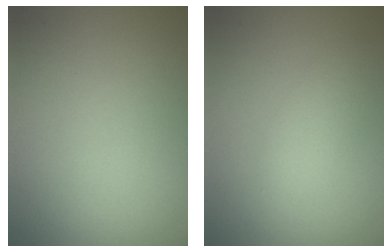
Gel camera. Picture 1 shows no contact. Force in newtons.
{"total": 2.0, "press": 1.9, "slide": 0.1}